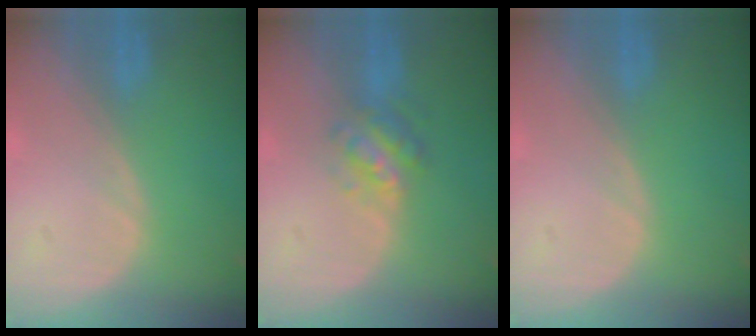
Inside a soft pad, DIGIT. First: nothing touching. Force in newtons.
{"total": 4.7, "press": 4.3, "slide": 2.0}
{"total": 0.0}